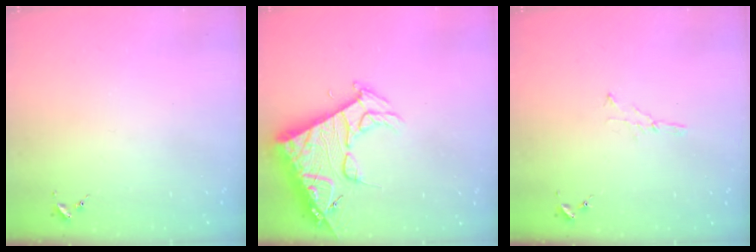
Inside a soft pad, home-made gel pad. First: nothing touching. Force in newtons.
{"total": 18.5, "press": 18.4, "slide": 1.9}
{"total": 2.6, "press": 2.6, "slide": 0.3}